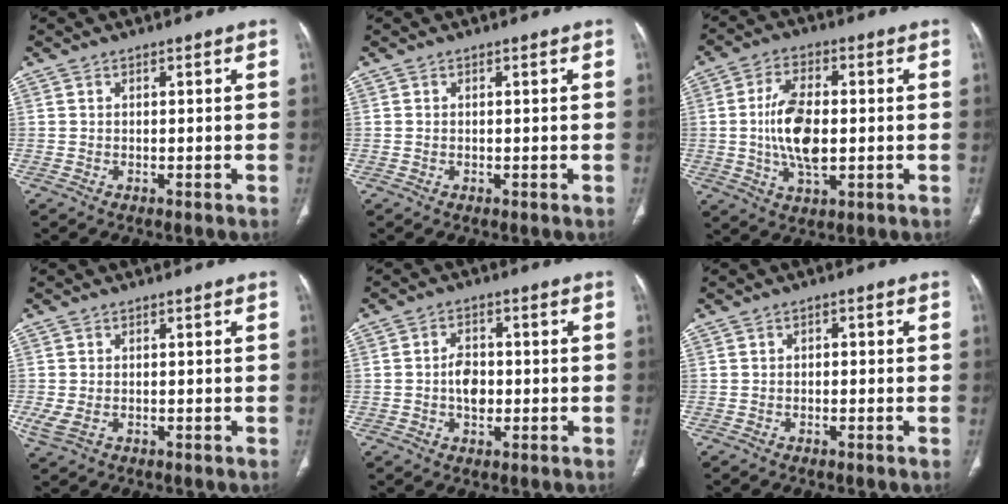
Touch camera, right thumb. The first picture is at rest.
{"total": 0.0}
{"total": 11.1, "force": [-0.4, 5.6, 9.6], "torque": [-0.180, 0.003, -0.007]}
{"total": 2.9, "force": [-0.5, 1.9, 2.2], "torque": [-0.065, -0.001, -0.003]}
{"total": 4.9, "force": [-0.6, 3.4, 3.5], "torque": [-0.047, 0.012, -0.014]}
{"total": 0.9, "force": [-0.3, 0.7, 0.5], "torque": [0.006, 0.002, -0.010]}